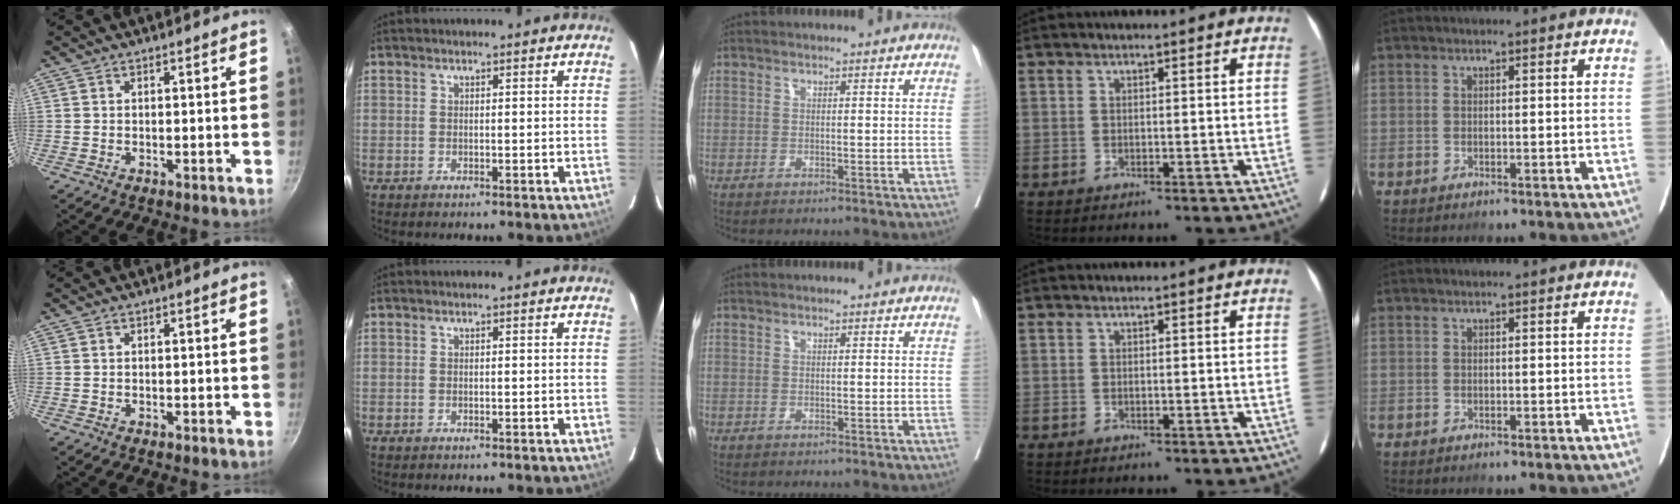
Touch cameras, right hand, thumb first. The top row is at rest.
{}